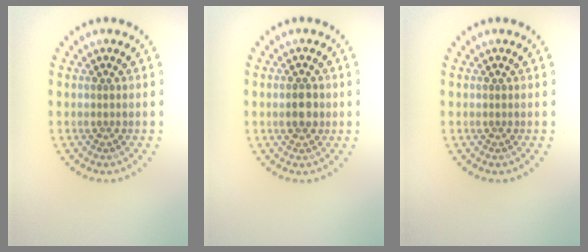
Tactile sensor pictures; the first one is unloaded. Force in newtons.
{"total": 2.4, "press": 2.4, "slide": 0.2}
{"total": 0.0}